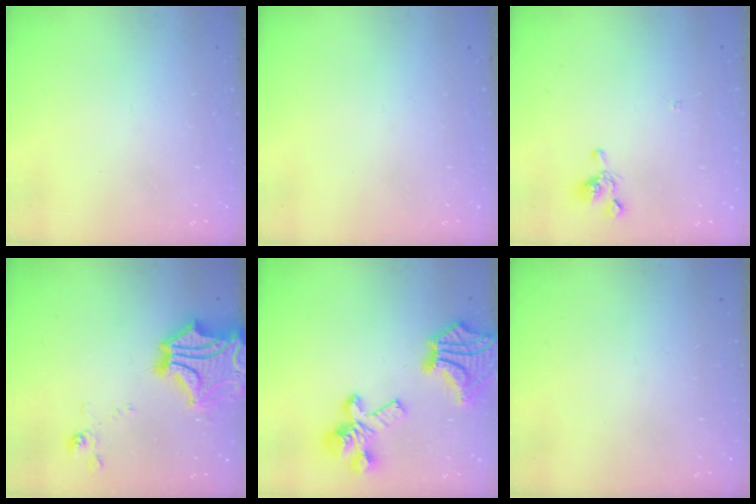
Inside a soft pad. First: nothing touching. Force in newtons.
{"total": 0.0}
{"total": 0.8, "press": 0.5, "slide": 0.7}
{"total": 9.4, "press": 9.0, "slide": 2.9}
{"total": 15.7, "press": 15.2, "slide": 4.0}
{"total": 0.0}